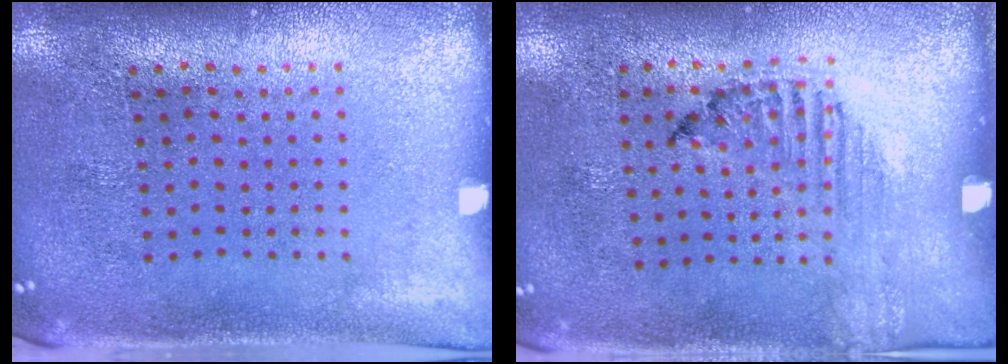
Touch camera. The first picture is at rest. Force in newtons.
{"total": 1.3, "press": 1.1, "slide": 0.7}